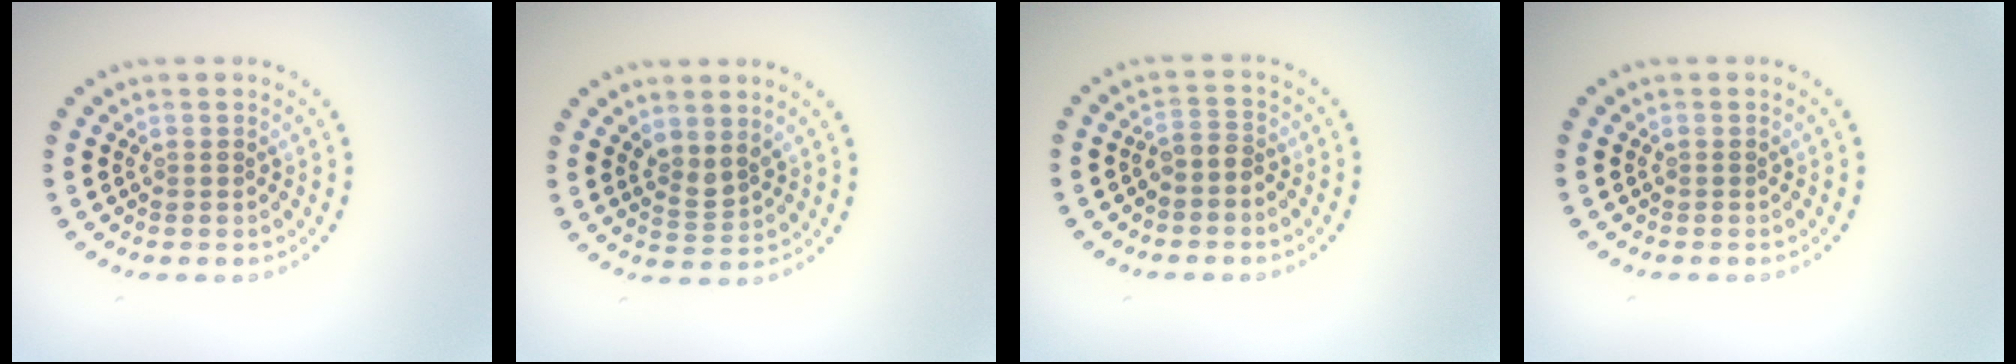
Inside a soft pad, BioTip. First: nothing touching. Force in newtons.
{"total": 1.8, "press": 1.4, "slide": 1.2}
{"total": 1.7, "press": 1.4, "slide": 1.0}
{"total": 0.0}